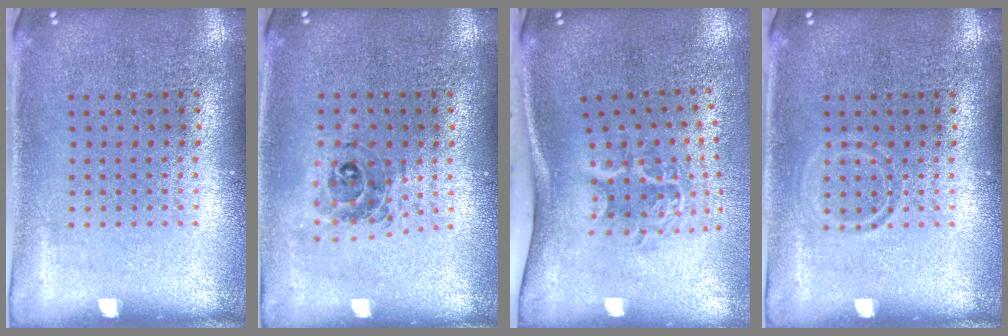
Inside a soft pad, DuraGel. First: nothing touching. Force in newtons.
{"total": 0.7, "press": 0.7, "slide": 0.0}
{"total": 2.1, "press": 1.4, "slide": 1.6}
{"total": 0.9, "press": 0.9, "slide": 0.2}